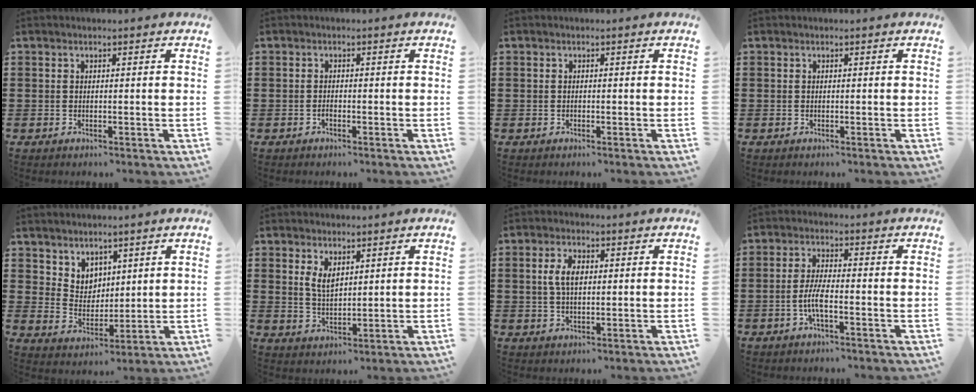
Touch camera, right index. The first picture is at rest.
{"total": 0.7, "force": [-0.5, 0.4, 0.3], "torque": [-0.008, -0.001, -0.010]}
{"total": 0.6, "force": [-0.2, 0.6, 0.0], "torque": [-0.001, 0.005, -0.005]}
{"total": 0.0}
{"total": 5.1, "force": [3.6, 3.6, 0.3], "torque": [-0.028, -0.001, 0.068]}
{"total": 3.2, "force": [1.7, 1.7, 2.1], "torque": [-0.047, 0.005, 0.031]}
{"total": 4.3, "force": [0.7, 2.2, 3.6], "torque": [-0.082, 0.009, 0.008]}
{"total": 4.3, "force": [-1.6, 0.9, 3.9], "torque": [-0.096, -0.006, -0.037]}